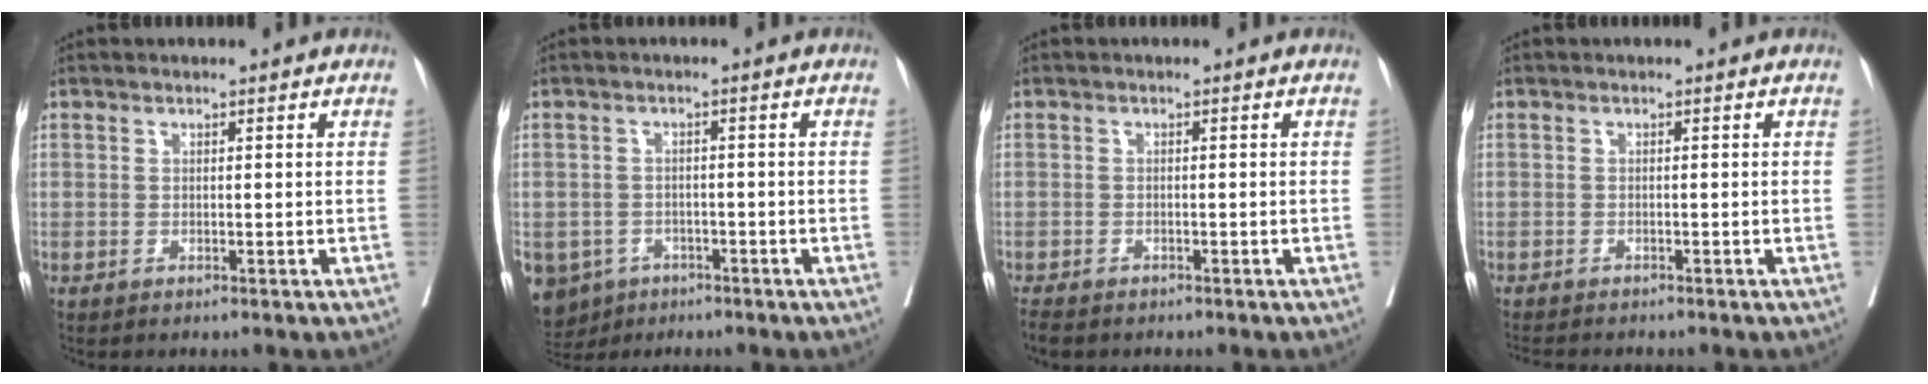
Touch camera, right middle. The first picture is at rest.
{"total": 8.5, "force": [-5.1, 6.4, 1.9], "torque": [-0.051, -0.005, -0.075]}
{"total": 3.7, "force": [-3.1, 1.3, 1.5], "torque": [-0.029, -0.010, -0.047]}
{"total": 4.4, "force": [-4.0, 0.8, 1.7], "torque": [-0.024, -0.010, -0.061]}